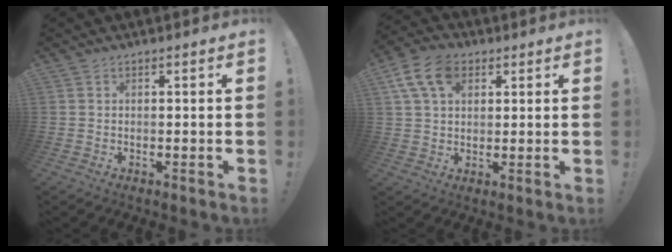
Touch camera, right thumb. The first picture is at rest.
{"total": 11.3, "force": [4.6, 7.6, 7.0], "torque": [-0.132, 0.001, 0.090]}